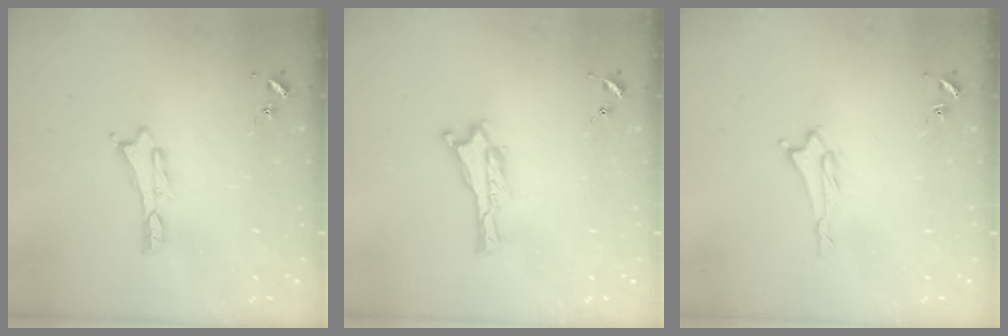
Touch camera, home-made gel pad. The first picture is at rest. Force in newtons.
{"total": 0.0}
{"total": 1.3, "press": 1.3, "slide": 0.1}